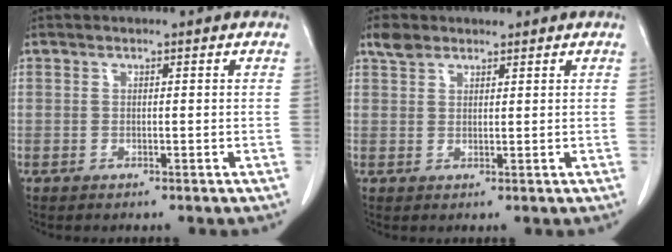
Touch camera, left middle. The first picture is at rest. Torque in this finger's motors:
{"motor_torque": [0.30, -0.26, -0.03, 0.01]}